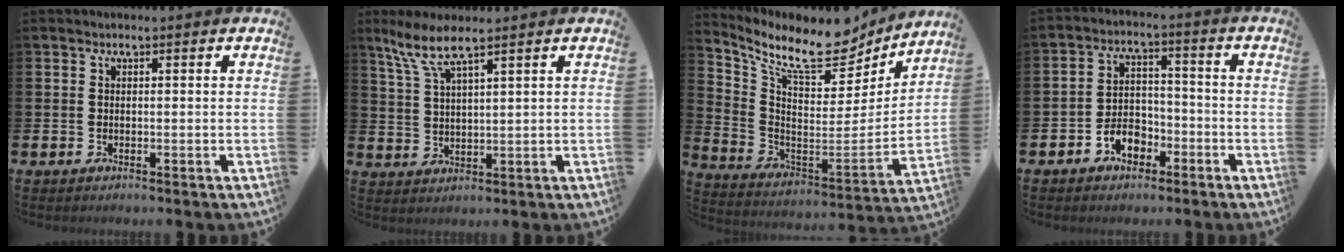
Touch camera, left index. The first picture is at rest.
{"total": 6.1, "force": [4.8, 0.7, 3.8], "torque": [-0.088, -0.009, 0.085]}
{"total": 11.2, "force": [9.4, 3.4, 4.8], "torque": [-0.115, -0.072, 0.155]}
{"total": 4.5, "force": [-2.8, 2.9, 1.9], "torque": [-0.031, 0.006, -0.058]}